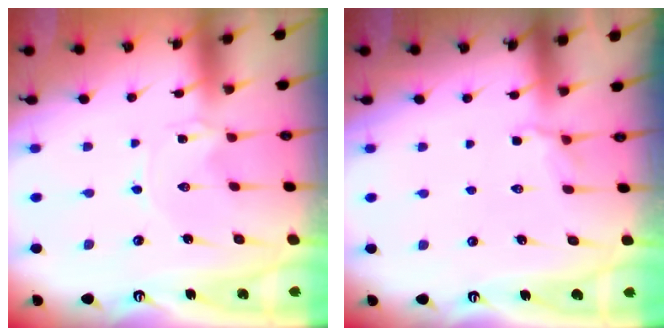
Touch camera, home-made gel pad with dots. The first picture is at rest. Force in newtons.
{"total": 4.3, "press": 4.0, "slide": 1.6}